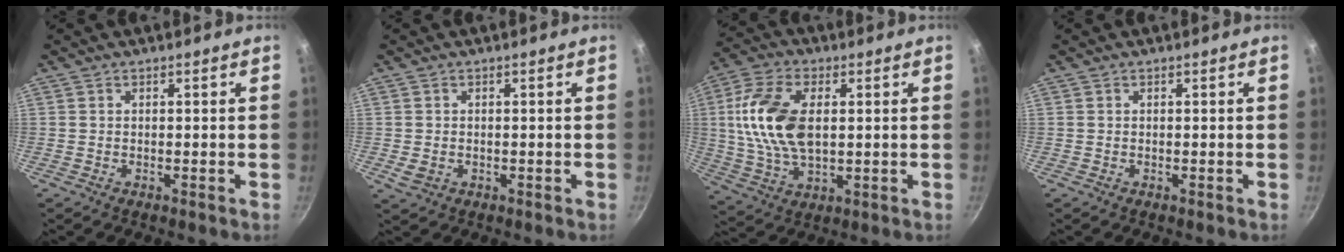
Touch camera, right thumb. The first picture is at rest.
{"total": 2.5, "force": [-0.4, 2.1, 1.4], "torque": [-0.024, -0.002, -0.004]}
{"total": 15.4, "force": [2.2, 8.8, 12.5], "torque": [-0.235, 0.001, 0.039]}
{"total": 0.0}